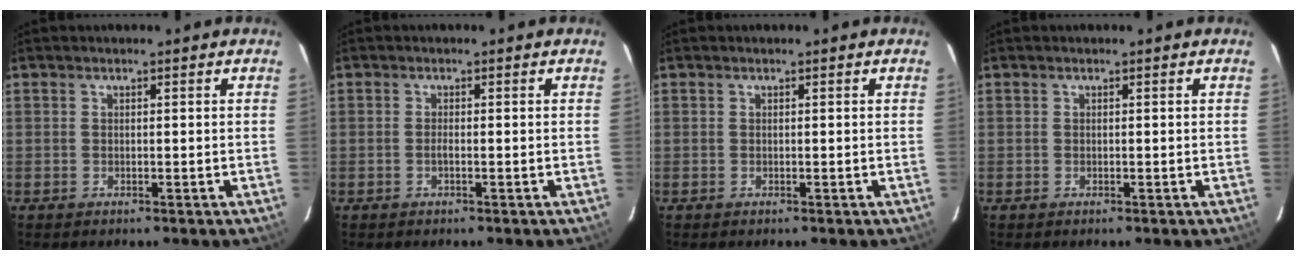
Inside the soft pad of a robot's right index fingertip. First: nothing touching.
{"total": 0.6, "force": [-0.3, 0.1, 0.5], "torque": [-0.009, 0.000, -0.006]}
{"total": 0.0}
{"total": 0.0}